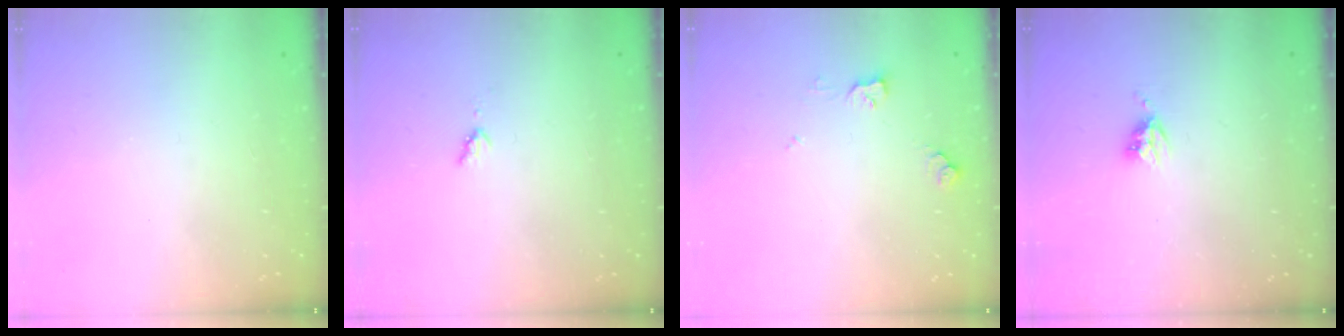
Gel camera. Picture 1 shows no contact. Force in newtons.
{"total": 2.8, "press": 2.8, "slide": 0.4}
{"total": 5.7, "press": 5.6, "slide": 0.9}
{"total": 5.2, "press": 5.2, "slide": 0.6}